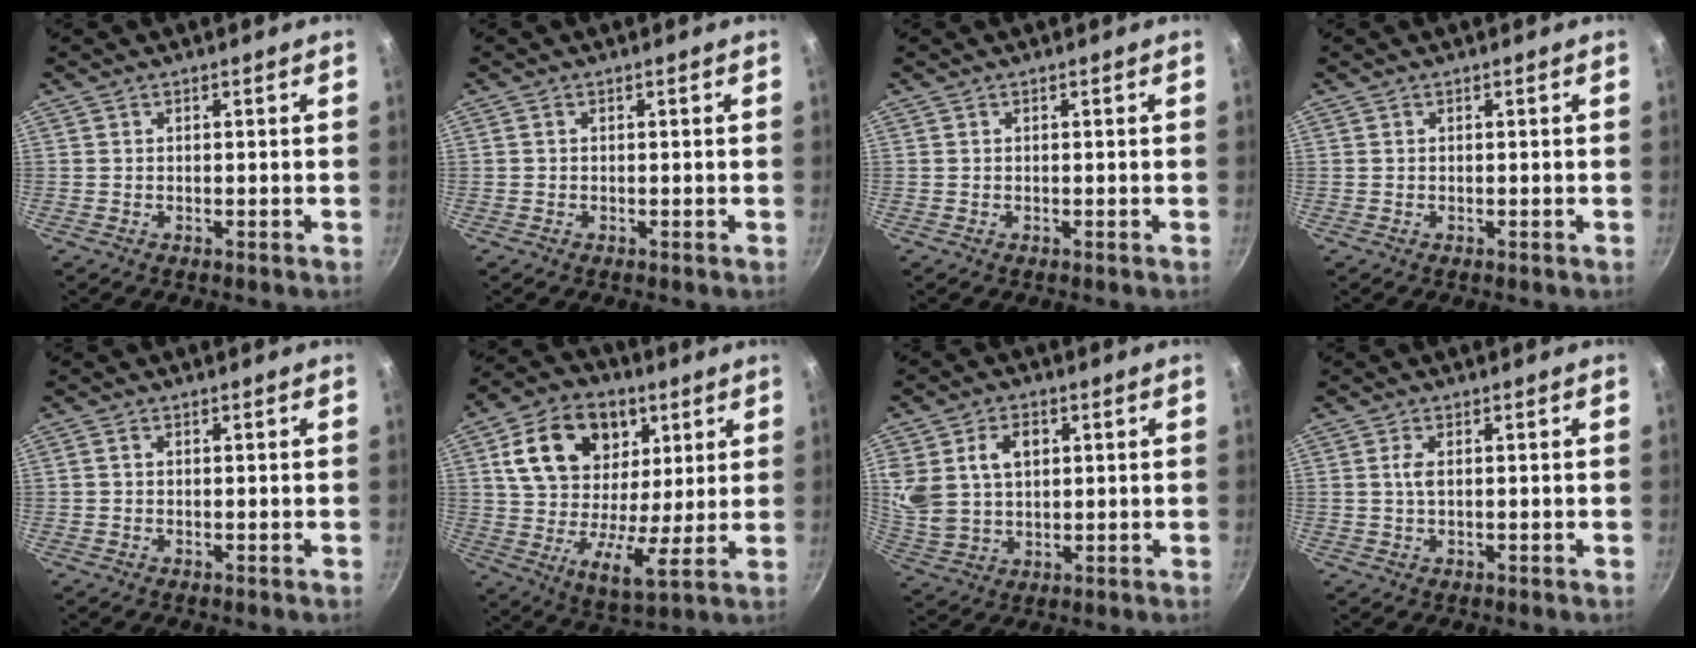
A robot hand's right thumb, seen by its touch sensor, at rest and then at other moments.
{"total": 0.0}
{"total": 0.0}
{"total": 0.0}
{"total": 0.7, "force": [0.1, 0.6, 0.5], "torque": [-0.009, 0.005, 0.001]}
{"total": 19.7, "force": [7.3, 13.4, 12.5], "torque": [-0.192, -0.017, 0.115]}
{"total": 11.5, "force": [3.3, 8.3, 7.4], "torque": [-0.132, -0.011, 0.069]}
{"total": 1.9, "force": [0.3, 0.7, 1.7], "torque": [-0.038, 0.001, 0.007]}